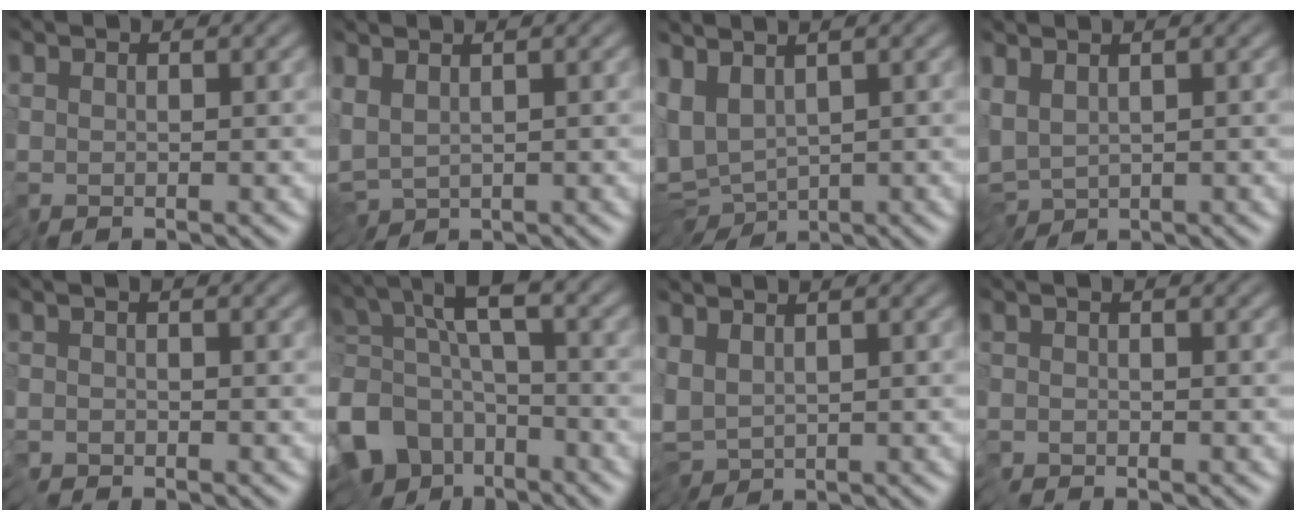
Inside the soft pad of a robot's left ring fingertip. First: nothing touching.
{"total": 3.7, "force": [-1.8, 1.8, 2.7], "torque": [-0.047, -0.004, -0.040]}
{"total": 6.6, "force": [0.4, 4.1, 5.2], "torque": [-0.097, -0.004, 0.040]}
{"total": 4.4, "force": [-1.3, 2.5, 3.4], "torque": [-0.067, -0.011, -0.022]}
{"total": 1.5, "force": [-1.0, 0.5, 0.9], "torque": [-0.017, -0.006, -0.025]}
{"total": 11.9, "force": [-8.1, 7.0, 5.2], "torque": [-0.112, -0.004, -0.138]}
{"total": 3.6, "force": [-0.9, 2.0, 2.8], "torque": [-0.052, -0.004, -0.024]}
{"total": 1.2, "force": [-0.9, 0.4, 0.6], "torque": [-0.009, -0.005, -0.023]}